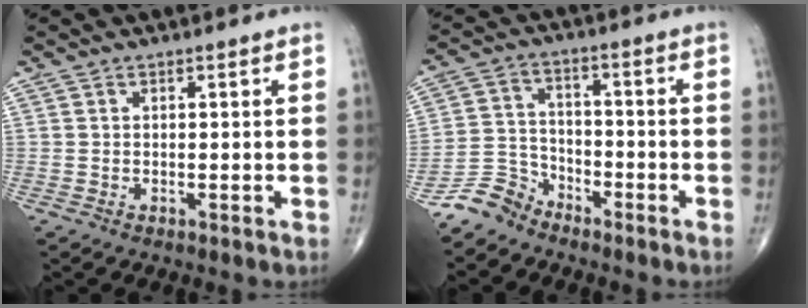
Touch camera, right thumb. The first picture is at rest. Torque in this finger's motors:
{"motor_torque": [2.70, 0.78, -0.47, -0.73, 0.04]}